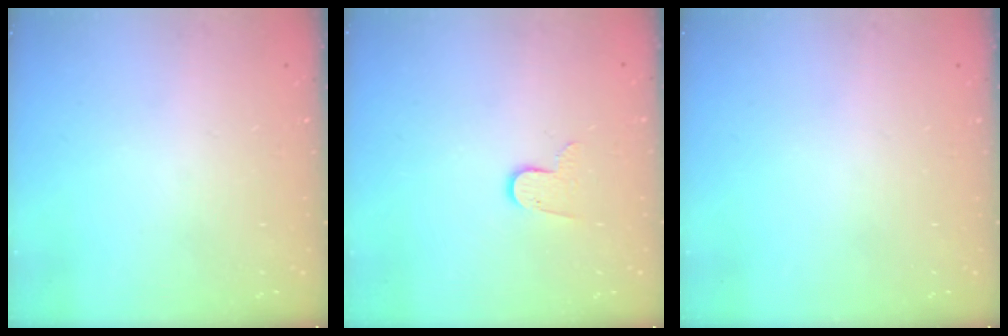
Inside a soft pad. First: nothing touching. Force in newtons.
{"total": 7.2, "press": 7.2, "slide": 0.5}
{"total": 0.0}